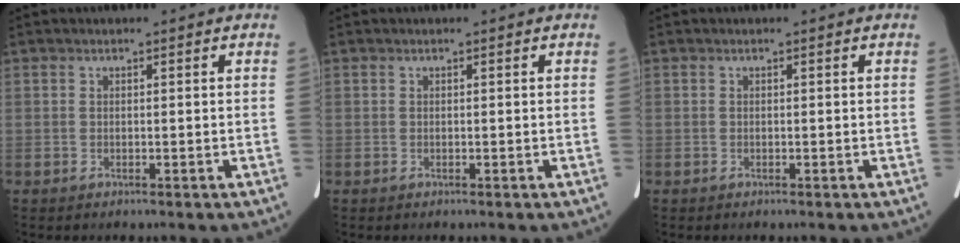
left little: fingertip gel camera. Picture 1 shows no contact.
{"total": 0.0}
{"total": 0.0}